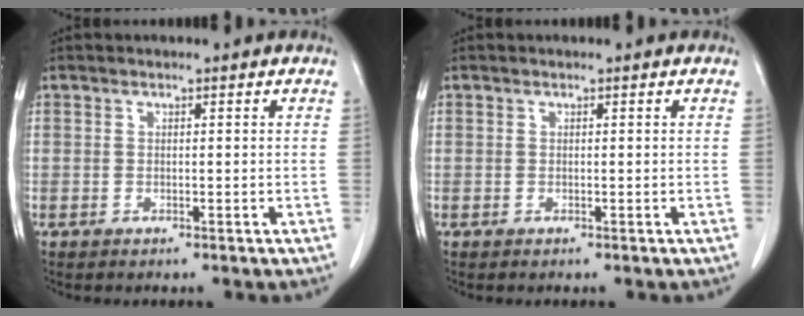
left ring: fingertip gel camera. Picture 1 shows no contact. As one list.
[{"total": 0.0}]